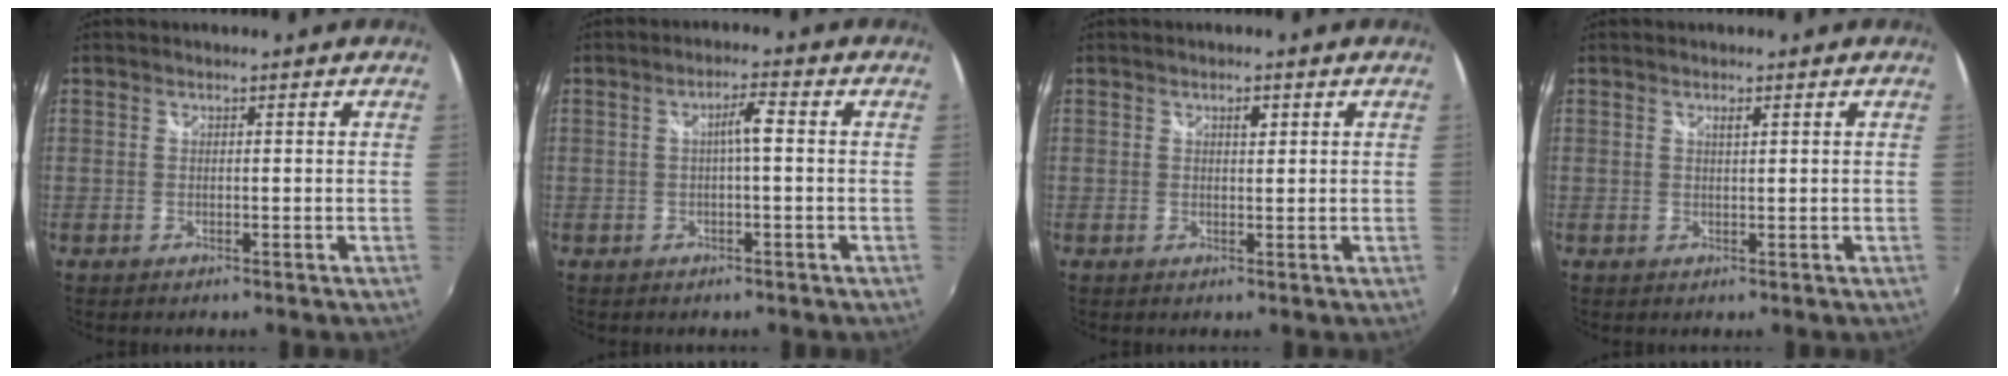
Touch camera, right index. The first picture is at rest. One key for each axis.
{"total": 3.1, "fx": 0.0, "fy": 0.2, "fz": 3.1, "tx": -0.057, "ty": 0.008, "tz": 0.000}
{"total": 1.4, "fx": 0.7, "fy": 0.7, "fz": 1.1, "tx": -0.015, "ty": 0.004, "tz": 0.010}
{"total": 0.9, "fx": 0.5, "fy": 0.1, "fz": 0.8, "tx": -0.013, "ty": 0.002, "tz": 0.009}